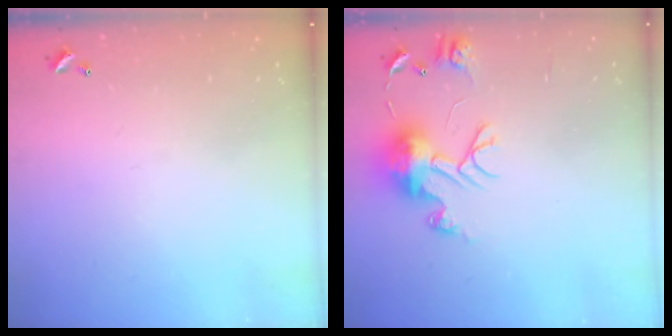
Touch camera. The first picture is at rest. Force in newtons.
{"total": 10.5, "press": 10.5, "slide": 1.0}